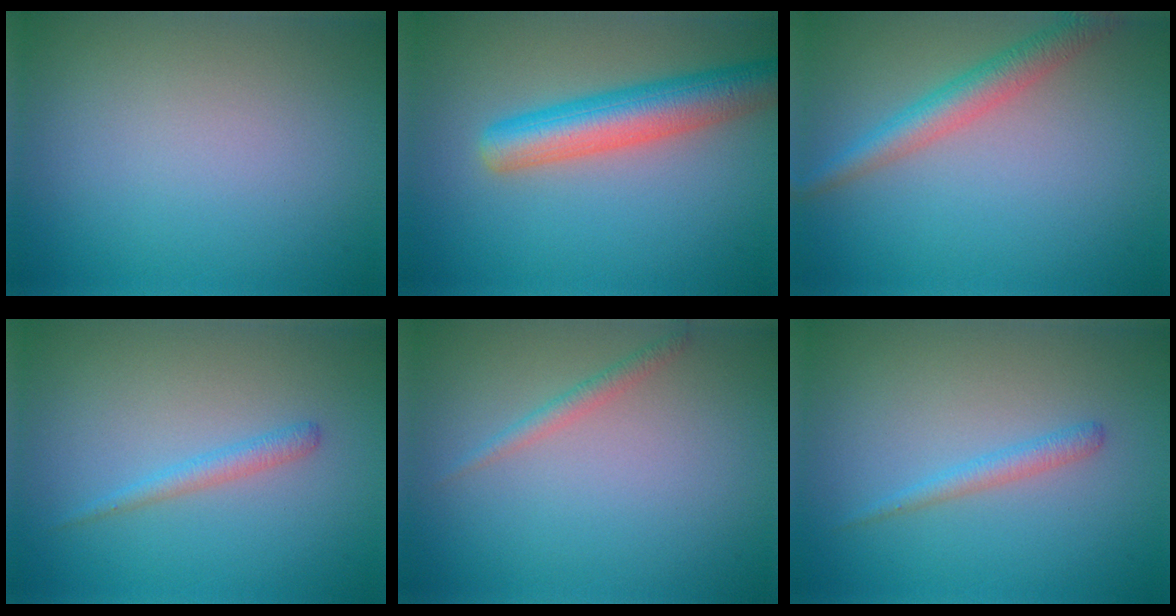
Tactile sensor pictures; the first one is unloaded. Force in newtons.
{"total": 6.2, "press": 6.2, "slide": 0.3}
{"total": 3.4, "press": 3.4, "slide": 0.1}
{"total": 1.4, "press": 1.4, "slide": 0.1}
{"total": 1.2, "press": 1.2, "slide": 0.0}
{"total": 1.4, "press": 1.4, "slide": 0.1}